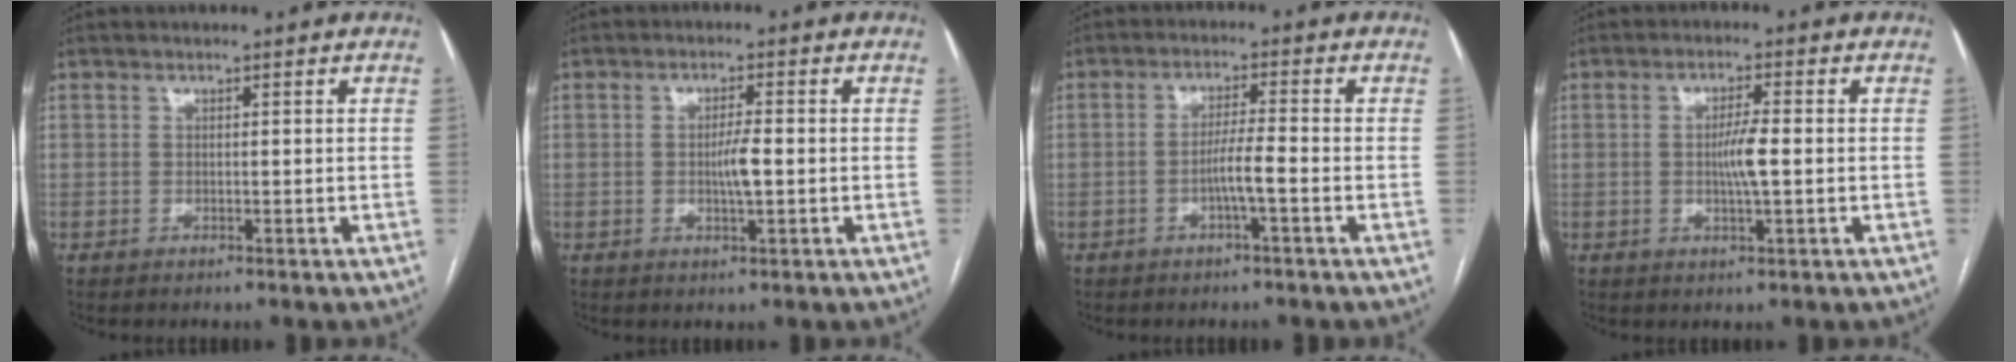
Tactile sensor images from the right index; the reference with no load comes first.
{"total": 3.4, "force": [-0.4, 0.4, 3.4], "torque": [-0.061, -0.002, -0.006]}
{"total": 4.0, "force": [-1.5, -0.3, 3.7], "torque": [-0.069, 0.004, -0.028]}
{"total": 4.2, "force": [-0.3, 0.3, 4.2], "torque": [-0.078, -0.003, -0.005]}